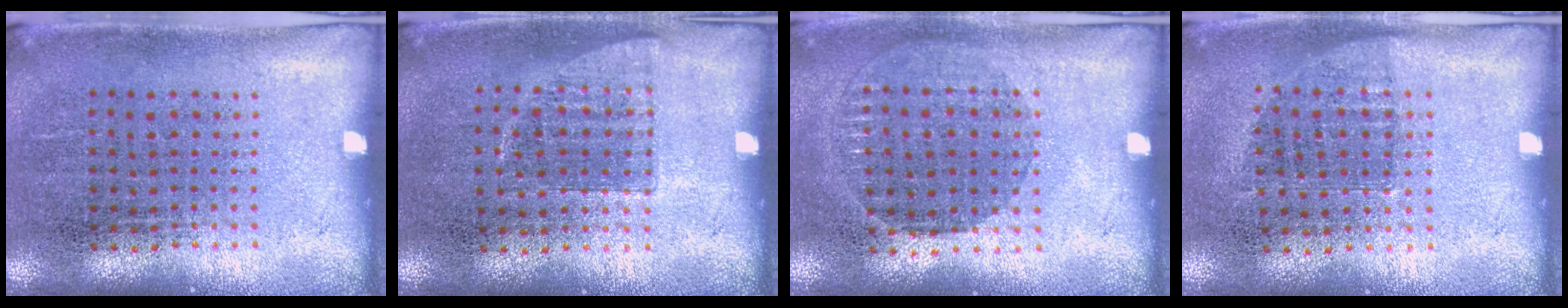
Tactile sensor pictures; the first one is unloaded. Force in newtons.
{"total": 0.8, "press": 0.7, "slide": 0.3}
{"total": 0.9, "press": 0.9, "slide": 0.3}
{"total": 0.7, "press": 0.6, "slide": 0.3}